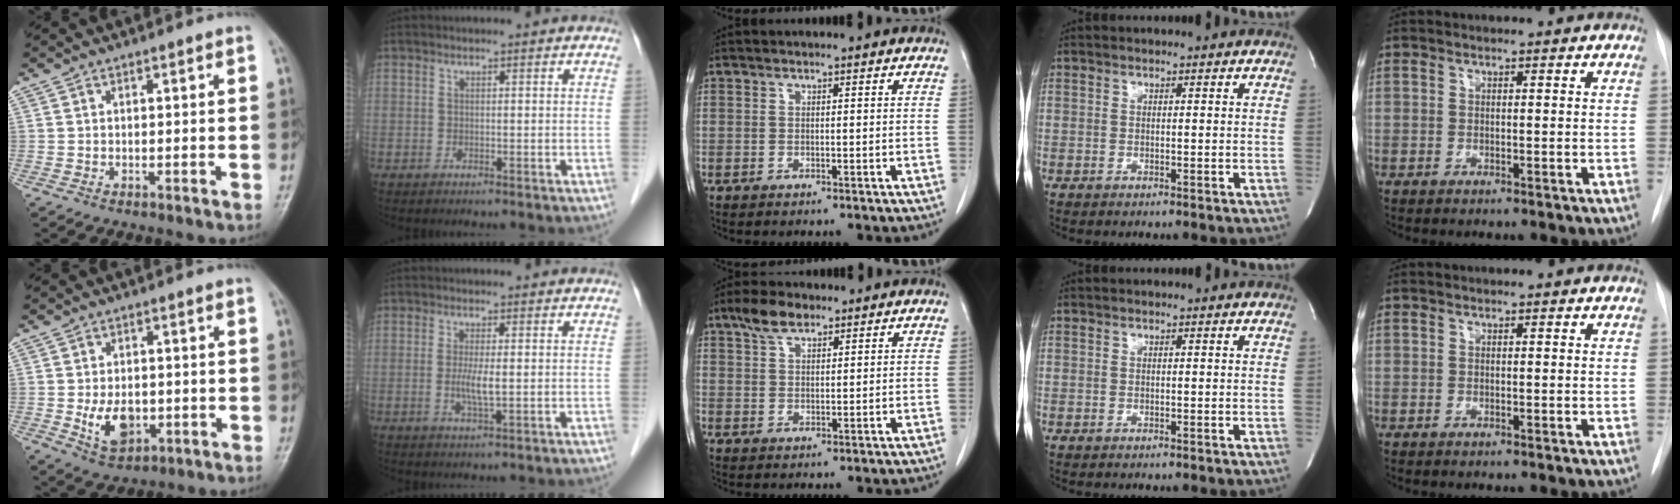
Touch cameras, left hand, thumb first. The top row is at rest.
{"thumb": {"total": 7.1, "force": [-1.2, 4.8, 5.1], "torque": [-0.074, -0.007, -0.010]}, "index": {"total": 3.4, "force": [-0.4, 0.5, 3.4], "torque": [-0.072, -0.006, -0.006]}, "middle": {"total": 4.7, "force": [3.3, 1.9, 2.7], "torque": [-0.059, 0.010, 0.065]}}